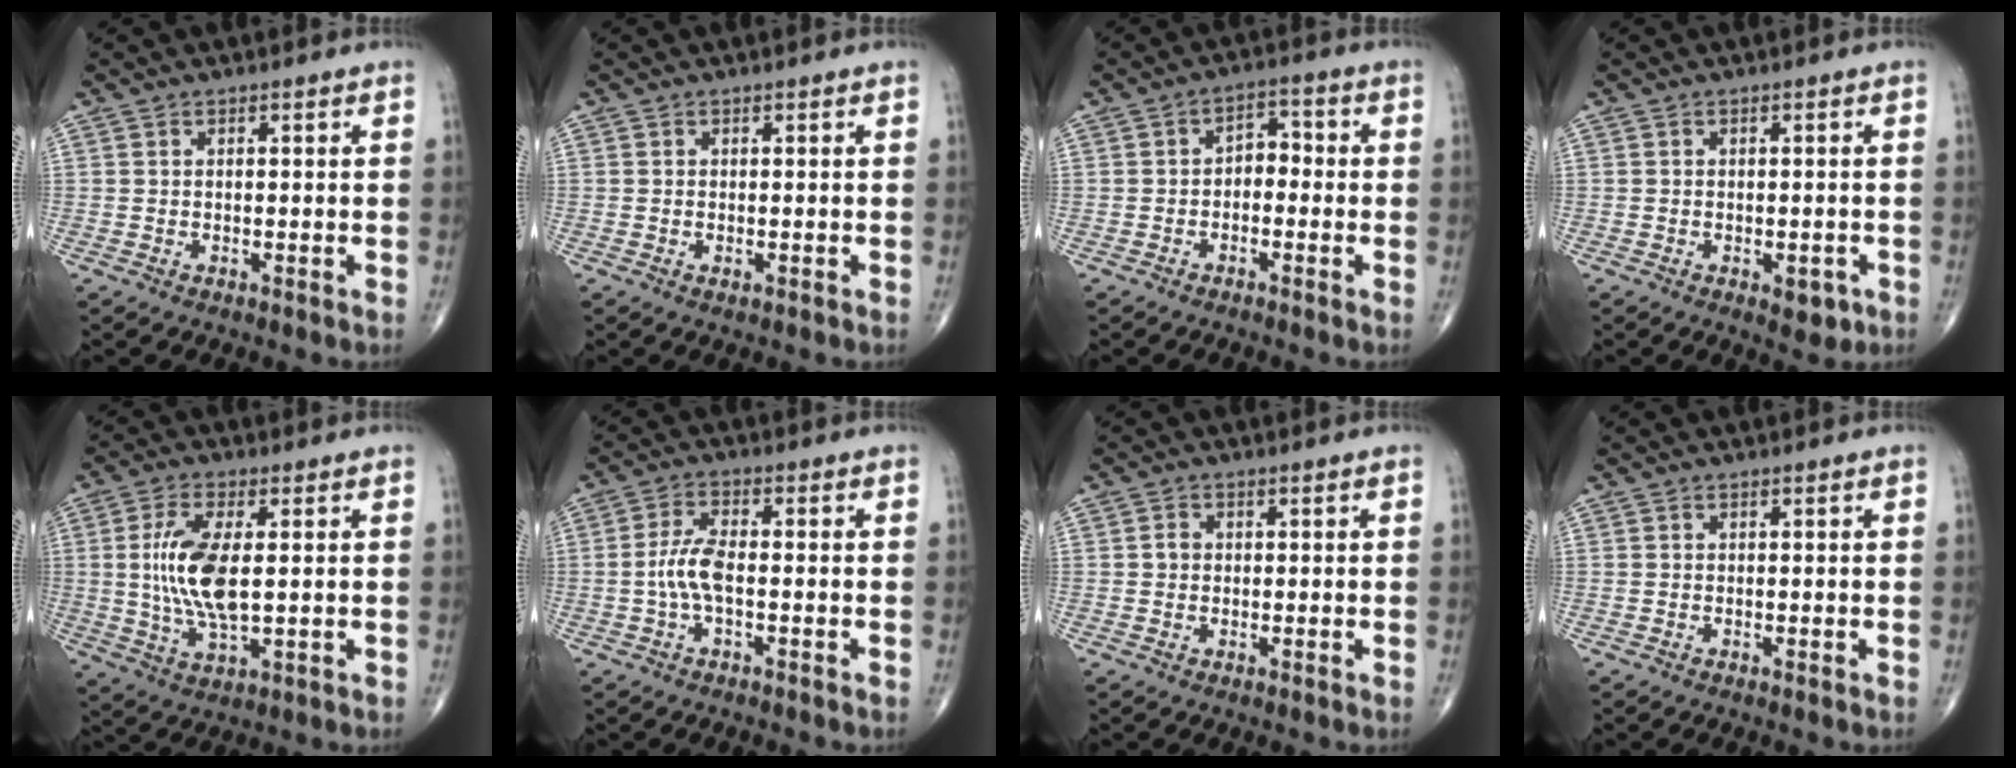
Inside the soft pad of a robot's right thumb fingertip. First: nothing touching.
{"total": 0.6, "force": [-0.2, 0.3, 0.5], "torque": [-0.010, 0.001, -0.001]}
{"total": 4.2, "force": [-0.8, 2.8, 3.0], "torque": [-0.027, 0.023, -0.025]}
{"total": 3.6, "force": [-1.5, 1.9, 2.7], "torque": [-0.020, 0.004, -0.012]}
{"total": 11.5, "force": [0.9, 4.6, 10.5], "torque": [-0.220, -0.012, 0.021]}
{"total": 5.3, "force": [-1.0, 1.9, 4.8], "torque": [-0.107, 0.014, -0.024]}
{"total": 1.6, "force": [0.0, 1.4, 0.7], "torque": [-0.004, 0.005, -0.002]}
{"total": 0.0}